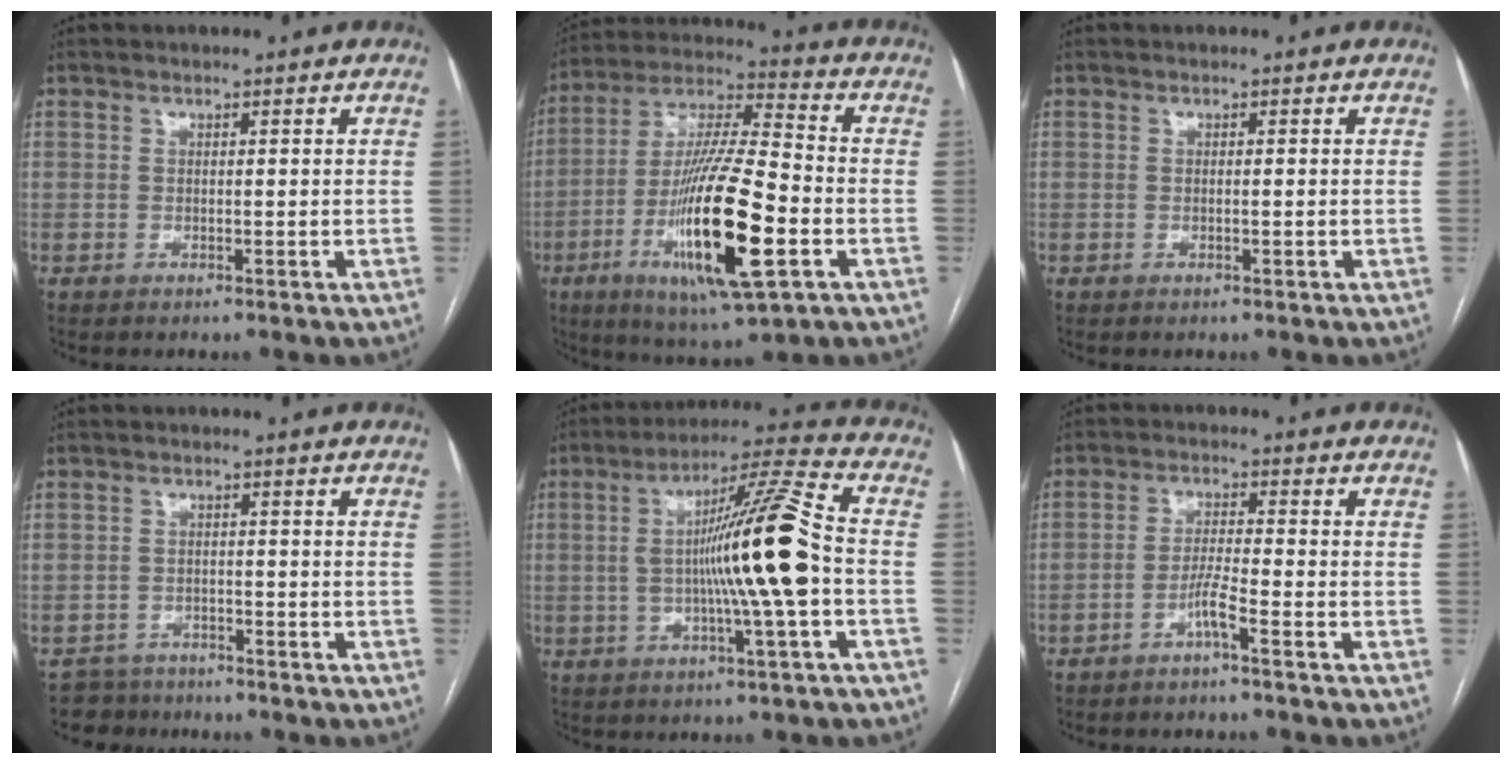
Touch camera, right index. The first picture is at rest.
{"total": 20.7, "force": [-6.2, 2.7, 19.6], "torque": [-0.384, -0.023, -0.106]}
{"total": 0.6, "force": [-0.2, 0.0, 0.6], "torque": [-0.010, 0.001, -0.001]}
{"total": 3.8, "force": [-3.0, 1.8, -1.2], "torque": [0.023, 0.002, -0.053]}
{"total": 14.8, "force": [-1.2, -0.7, 14.7], "torque": [-0.246, 0.010, -0.028]}
{"total": 3.4, "force": [-2.1, -0.6, 2.6], "torque": [-0.052, 0.003, -0.043]}